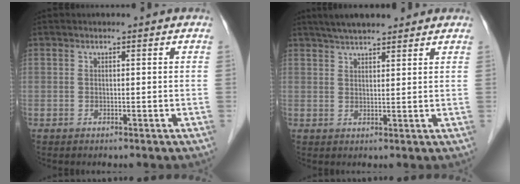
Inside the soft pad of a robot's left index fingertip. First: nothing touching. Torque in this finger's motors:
{"motor_torque": [0.03, 0.28, -0.07, 0.03]}